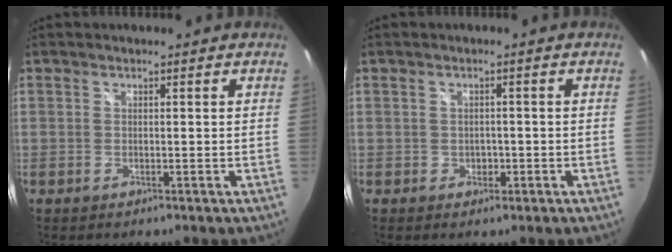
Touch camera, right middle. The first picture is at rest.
{"total": 1.7, "force": [-0.6, 1.5, 0.6], "torque": [-0.009, 0.001, -0.004]}